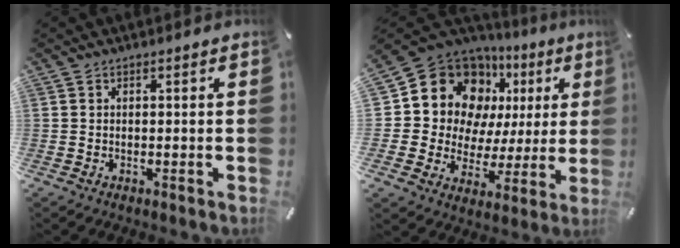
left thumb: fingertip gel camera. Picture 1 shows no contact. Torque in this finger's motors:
{"motor_torque": [1.80, 1.78, 0.36, -0.11, 0.25]}